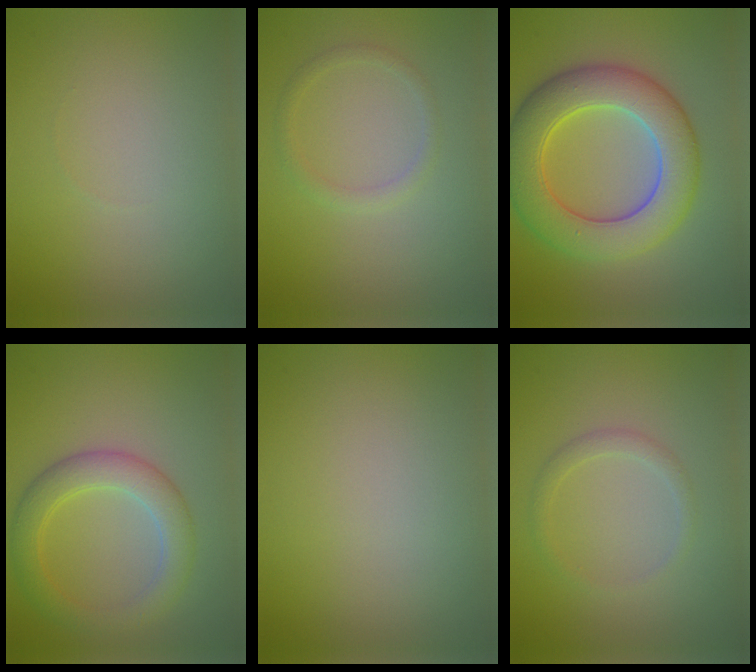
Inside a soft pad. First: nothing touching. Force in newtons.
{"total": 1.3, "press": 1.3, "slide": 0.1}
{"total": 8.8, "press": 8.8, "slide": 0.4}
{"total": 4.2, "press": 4.2, "slide": 0.2}
{"total": 0.0}
{"total": 1.4, "press": 1.4, "slide": 0.0}